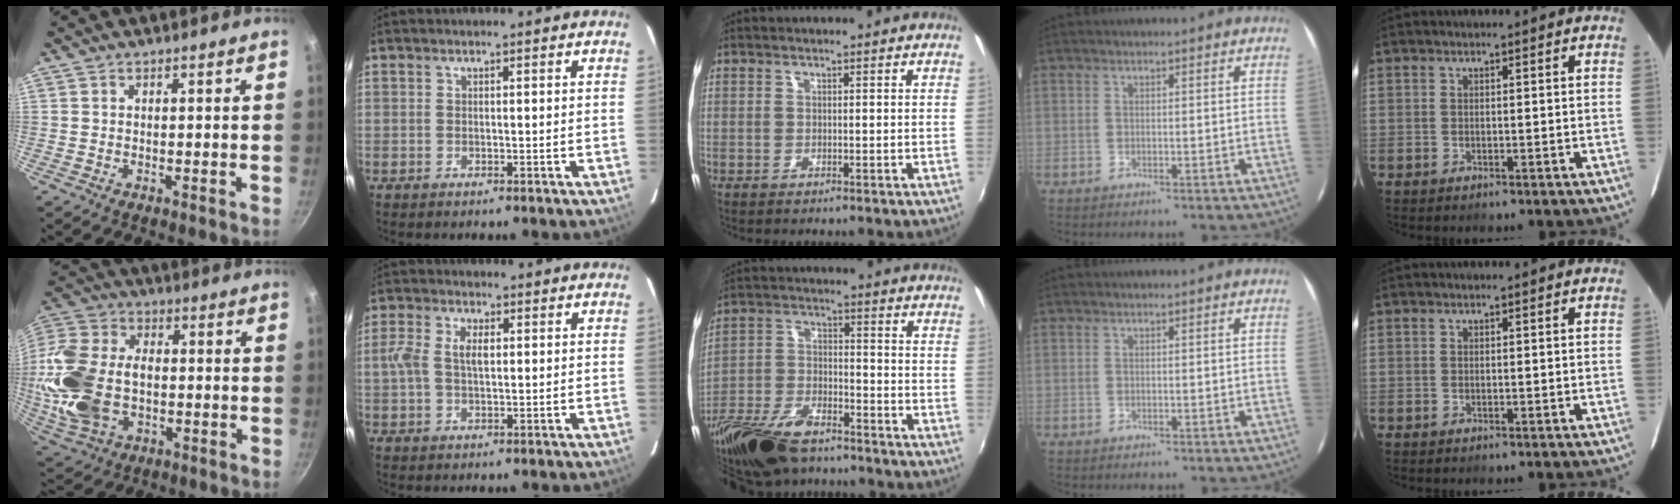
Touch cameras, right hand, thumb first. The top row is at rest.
{"thumb": {"total": 18.9, "force": [-1.8, 12.7, 13.9], "torque": [-0.278, 0.027, -0.031]}, "index": {"total": 5.3, "force": [0.4, 2.8, 4.4], "torque": [-0.089, 0.010, 0.006]}, "middle": {"total": 19.8, "force": [-15.2, 7.4, 10.2], "torque": [-0.227, -0.032, -0.273]}}